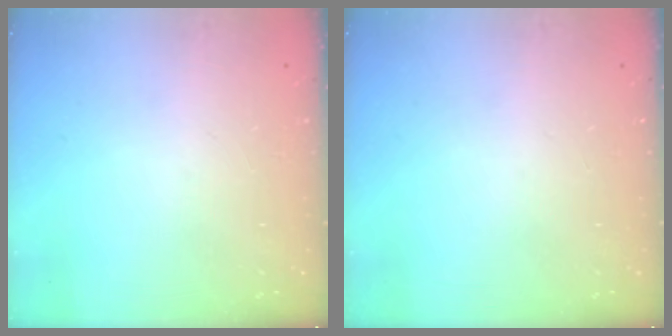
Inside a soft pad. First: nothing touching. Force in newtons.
{"total": 0.0}